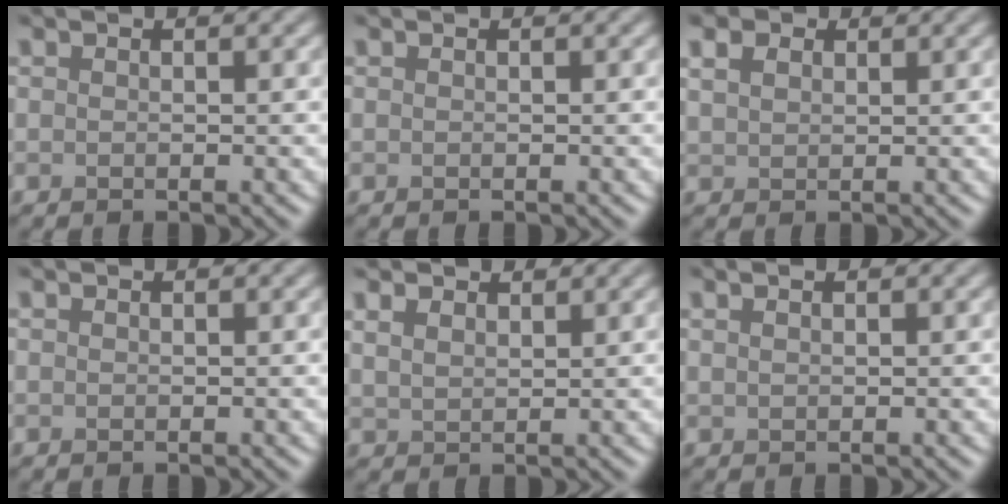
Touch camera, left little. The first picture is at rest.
{"total": 0.0}
{"total": 2.0, "force": [1.2, 1.3, 1.0], "torque": [-0.022, 0.004, 0.022]}
{"total": 0.0}
{"total": 2.3, "force": [1.6, 1.2, 1.2], "torque": [-0.028, 0.002, 0.036]}
{"total": 0.8, "force": [0.5, 0.3, 0.5], "torque": [-0.012, 0.003, 0.010]}